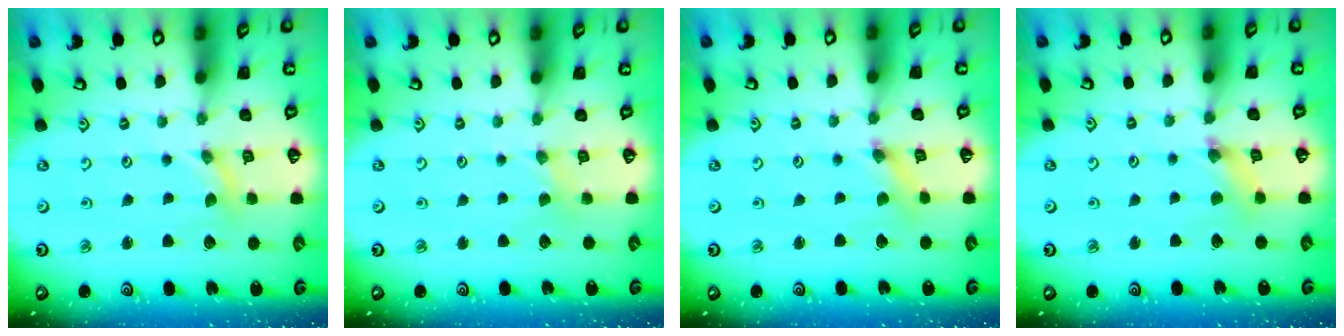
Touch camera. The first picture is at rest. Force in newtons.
{"total": 1.3, "press": 1.3, "slide": 0.2}
{"total": 1.6, "press": 1.5, "slide": 0.3}
{"total": 3.5, "press": 3.5, "slide": 0.3}